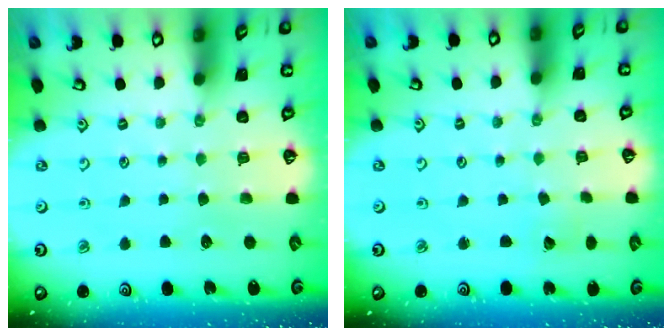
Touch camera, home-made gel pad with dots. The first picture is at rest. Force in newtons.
{"total": 1.8, "press": 1.8, "slide": 0.1}